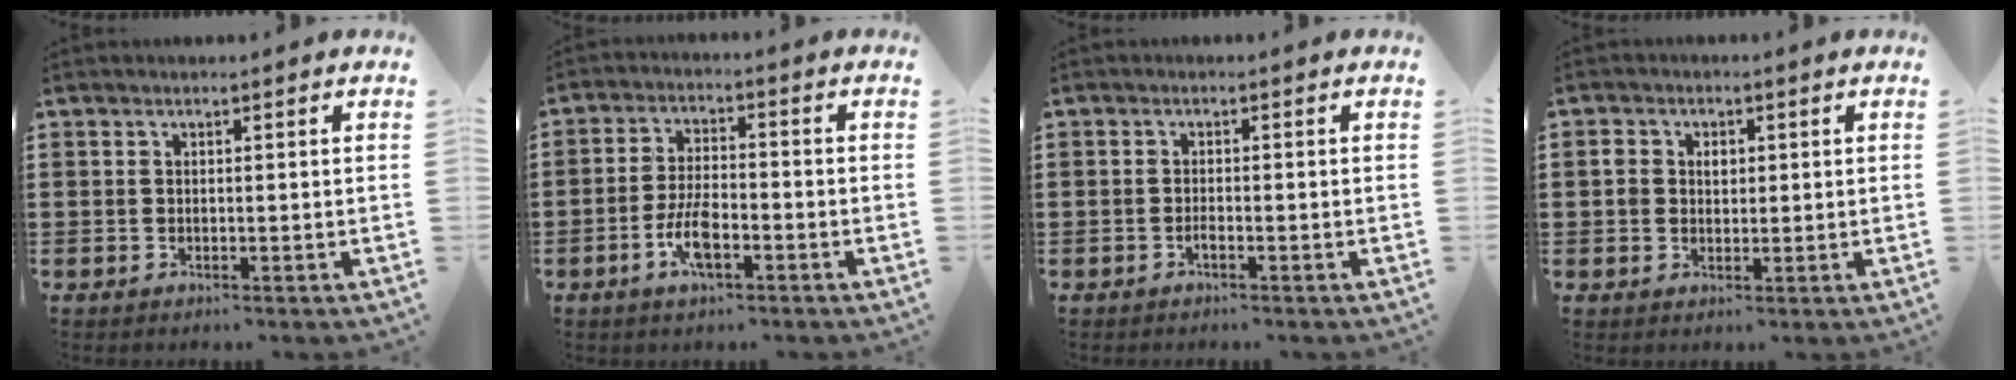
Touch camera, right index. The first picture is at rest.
{"total": 6.1, "force": [-2.6, 2.4, 5.0], "torque": [-0.117, 0.000, -0.055]}
{"total": 1.0, "force": [-0.6, 0.2, 0.7], "torque": [-0.016, -0.005, -0.011]}
{"total": 2.4, "force": [0.3, 2.0, 1.4], "torque": [-0.033, 0.013, 0.004]}